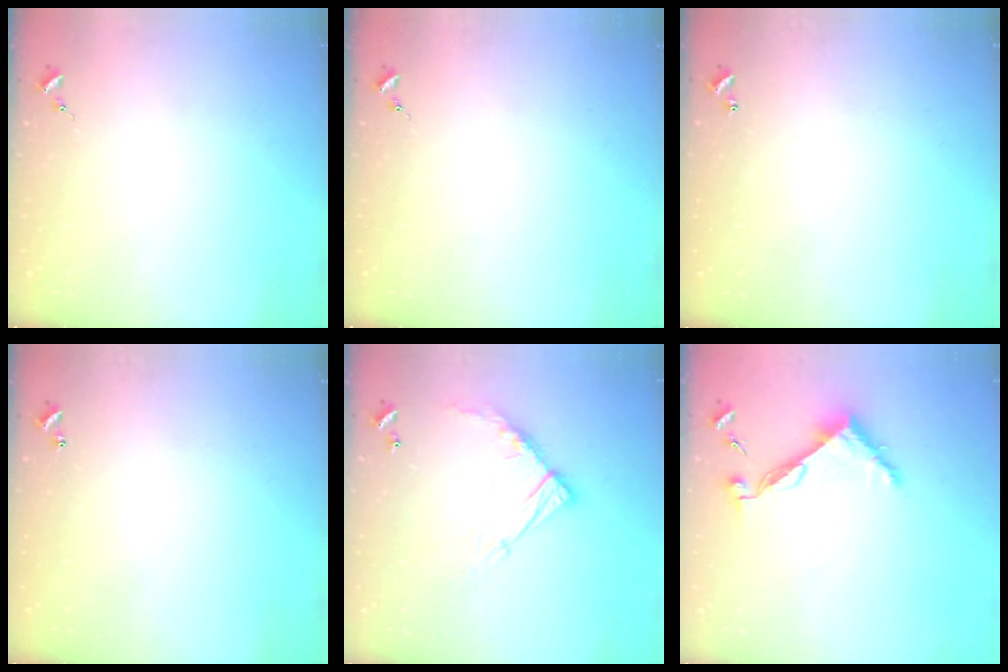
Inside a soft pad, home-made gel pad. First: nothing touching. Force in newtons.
{"total": 0.0}
{"total": 0.9, "press": 0.9, "slide": 0.2}
{"total": 0.9, "press": 0.9, "slide": 0.2}
{"total": 15.4, "press": 15.3, "slide": 1.3}
{"total": 7.7, "press": 7.7, "slide": 0.1}